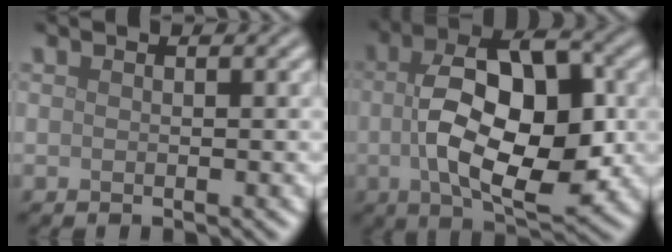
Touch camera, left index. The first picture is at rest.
{"total": 11.5, "force": [-0.3, 5.6, 10.1], "torque": [-0.157, 0.001, -0.006]}